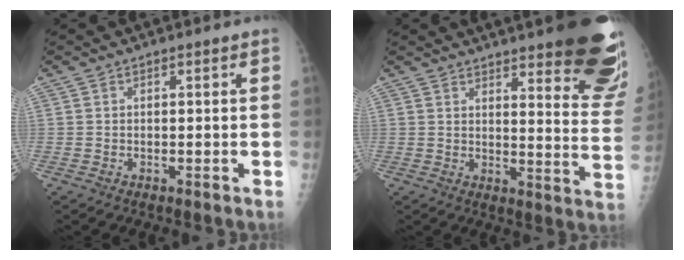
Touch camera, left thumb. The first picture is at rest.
{"total": 23.7, "force": [16.9, 5.0, 15.9], "torque": [-0.155, -0.099, 0.198]}